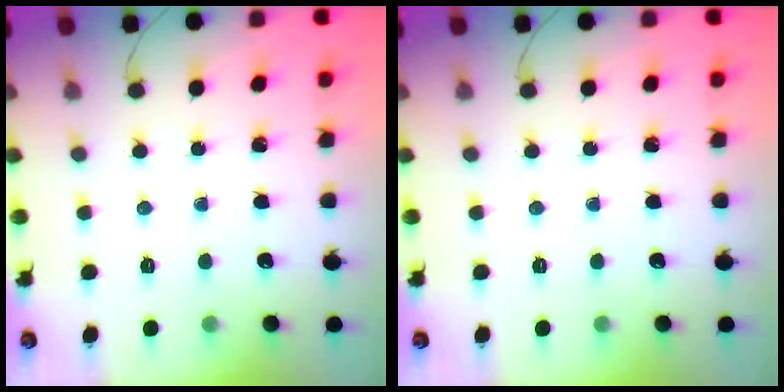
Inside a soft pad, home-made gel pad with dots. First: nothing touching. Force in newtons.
{"total": 0.0}